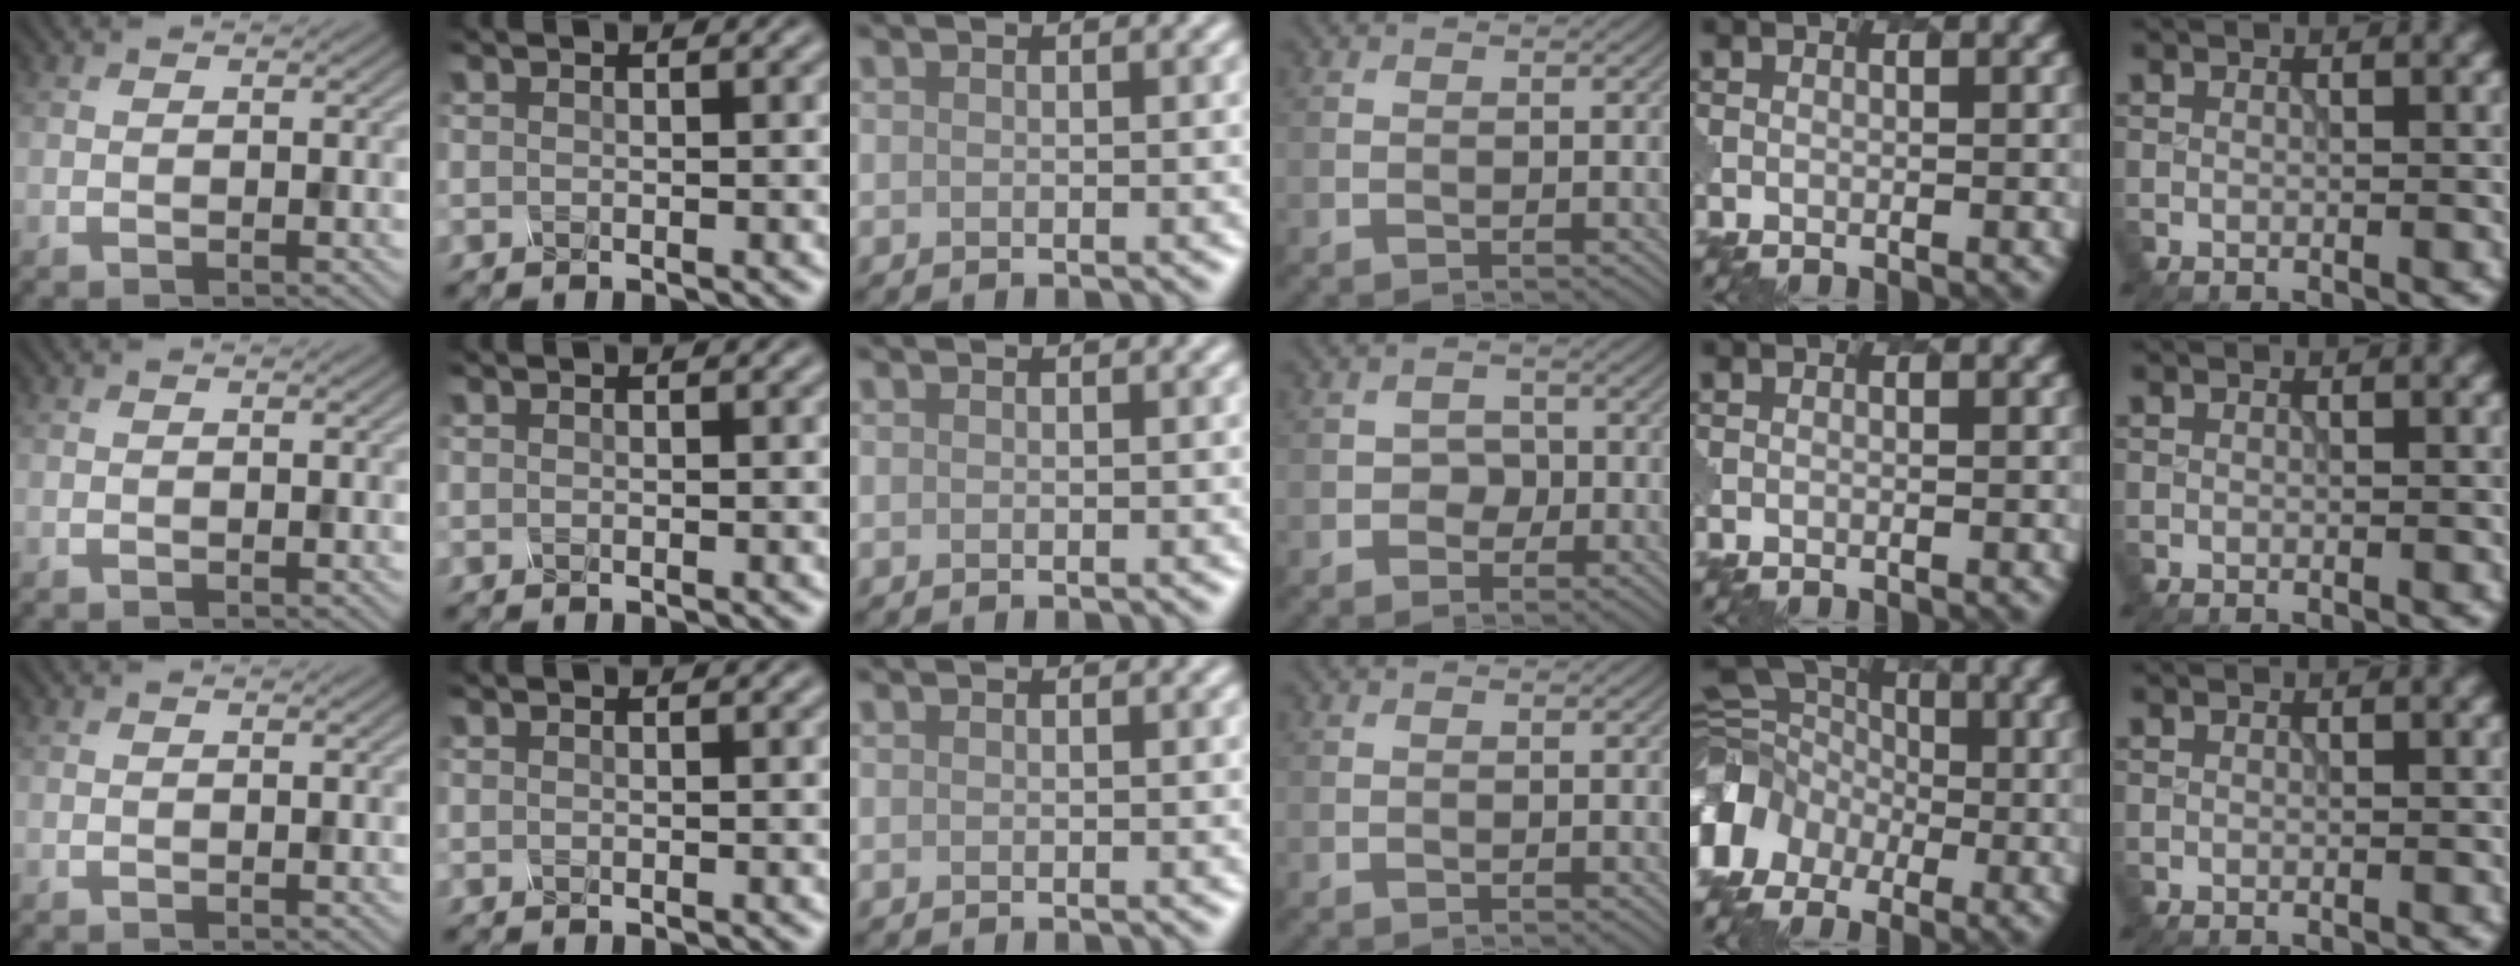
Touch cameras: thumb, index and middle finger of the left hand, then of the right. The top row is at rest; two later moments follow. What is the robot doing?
{"motion": "screw", "object": "spray bottle"}